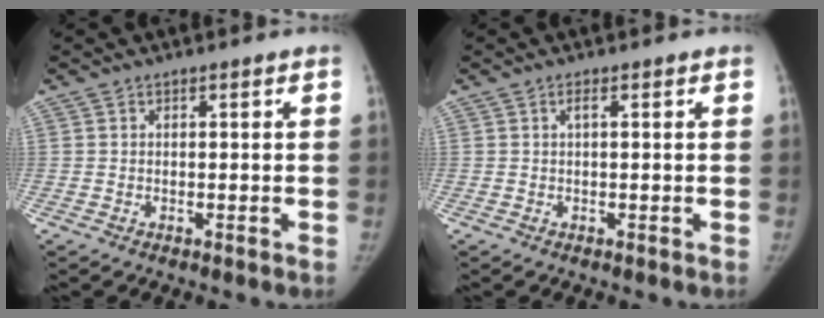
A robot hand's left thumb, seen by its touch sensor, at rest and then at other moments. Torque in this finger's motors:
{"motor_torque": [-0.17, 0.04, 0.18, -0.04, 0.08]}